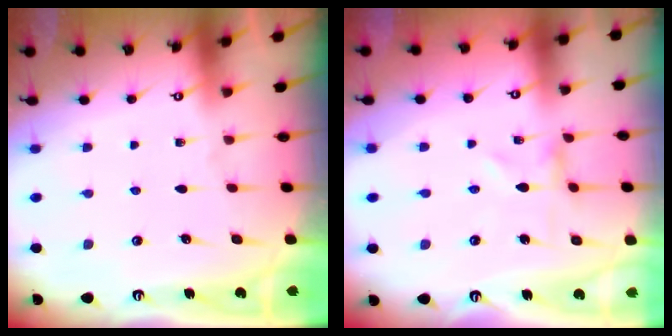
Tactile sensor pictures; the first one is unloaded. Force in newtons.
{"total": 0.0}